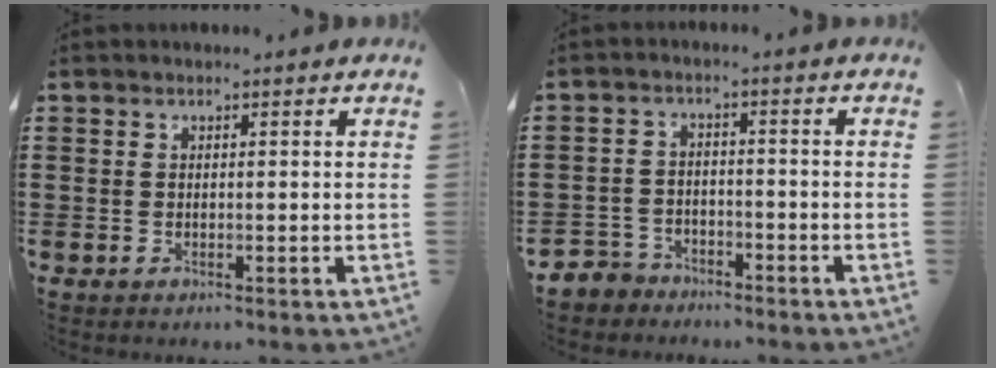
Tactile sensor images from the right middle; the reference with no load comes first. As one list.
[{"total": 3.3, "force": [-3.1, 1.1, -0.2], "torque": [-0.012, -0.002, -0.070]}]